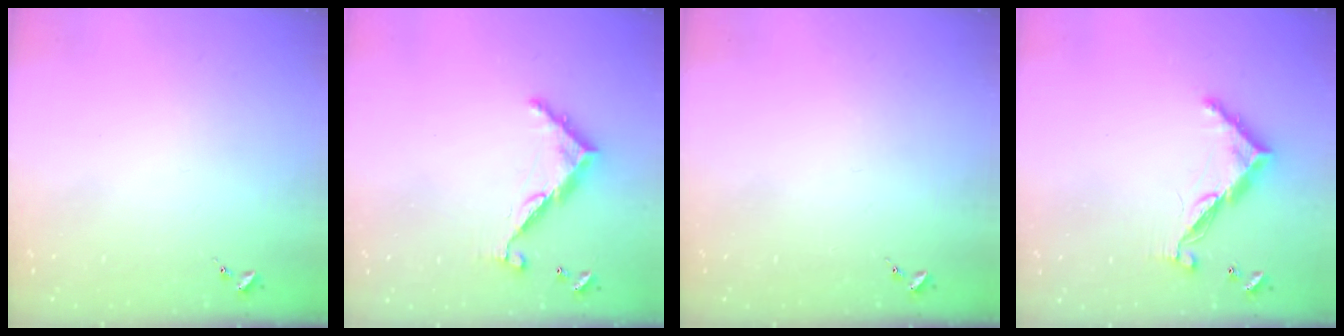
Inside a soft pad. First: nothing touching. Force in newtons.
{"total": 9.0, "press": 9.0, "slide": 0.7}
{"total": 0.0}
{"total": 9.9, "press": 9.9, "slide": 0.2}